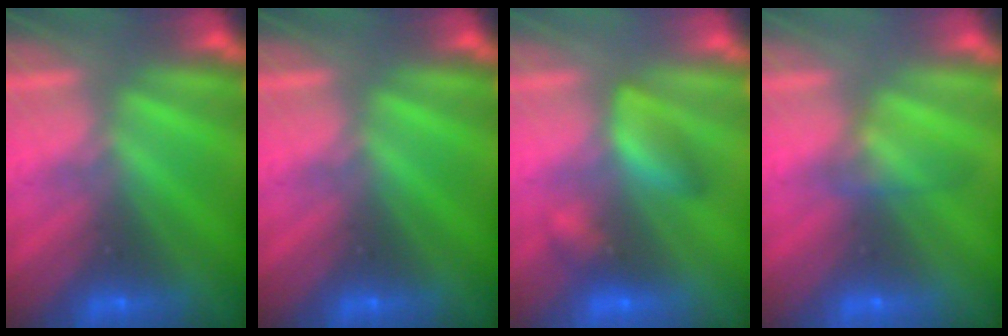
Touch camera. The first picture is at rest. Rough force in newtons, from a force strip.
{"total": 0.0}
{"total": 2.5}
{"total": 2.1}